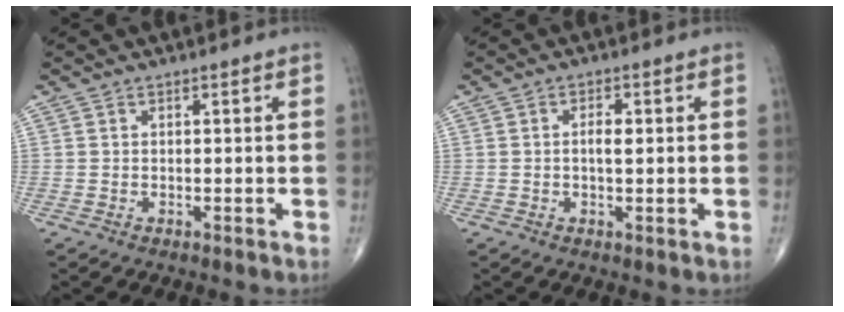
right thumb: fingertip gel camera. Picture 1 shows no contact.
{"total": 2.6, "force": [0.1, 1.0, 2.4], "torque": [-0.040, 0.001, -0.001]}